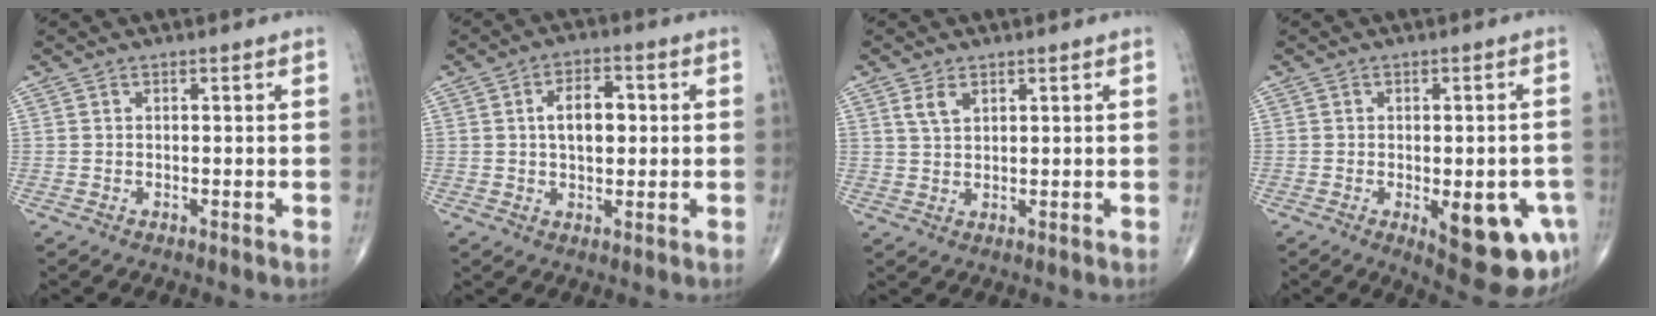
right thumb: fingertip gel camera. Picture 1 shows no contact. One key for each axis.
{"total": 7.1, "fx": 0.9, "fy": 4.1, "fz": 5.7, "tx": -0.076, "ty": 0.011, "tz": 0.010}
{"total": 2.9, "fx": 1.6, "fy": 1.6, "fz": 1.9, "tx": -0.033, "ty": -0.004, "tz": 0.037}
{"total": 13.4, "fx": -4.4, "fy": 5.2, "fz": 11.6, "tx": -0.122, "ty": 0.001, "tz": -0.039}